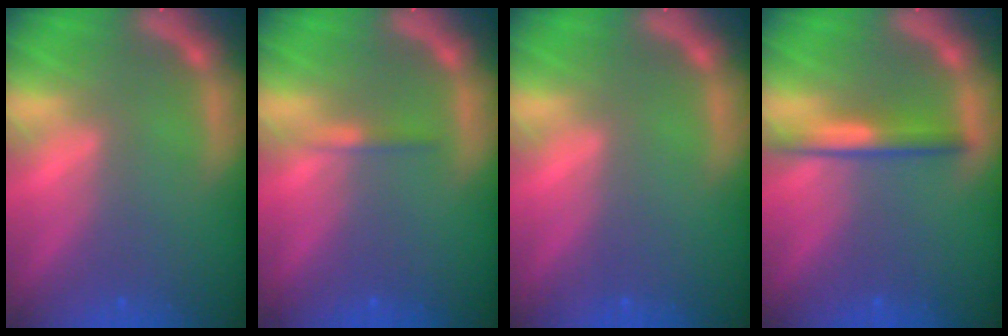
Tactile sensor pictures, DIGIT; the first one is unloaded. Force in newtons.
{"total": 0.9}
{"total": 0.0}
{"total": 3.0}